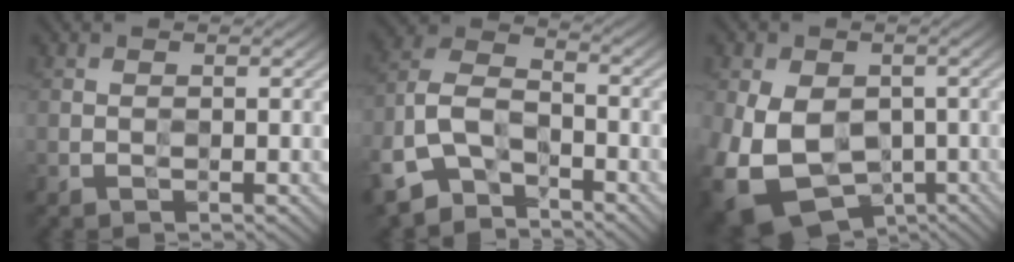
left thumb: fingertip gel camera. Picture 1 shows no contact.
{"total": 9.4, "force": [-6.2, 4.8, 5.1], "torque": [-0.112, -0.004, -0.144]}
{"total": 13.3, "force": [-3.1, 9.7, 8.6], "torque": [-0.179, -0.035, -0.040]}